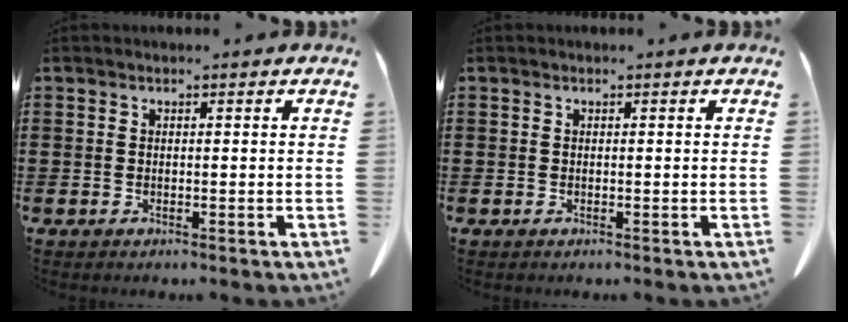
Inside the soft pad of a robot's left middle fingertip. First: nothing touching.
{"total": 0.0}